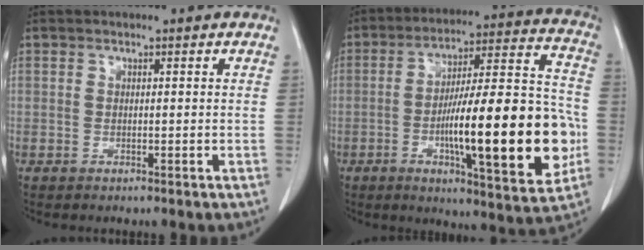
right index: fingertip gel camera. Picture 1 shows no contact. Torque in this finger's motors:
{"motor_torque": [2.13, 0.00, 1.05, 0.21]}